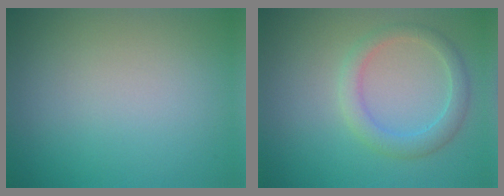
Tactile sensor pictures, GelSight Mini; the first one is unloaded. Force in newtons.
{"total": 2.8, "press": 2.8, "slide": 0.1}